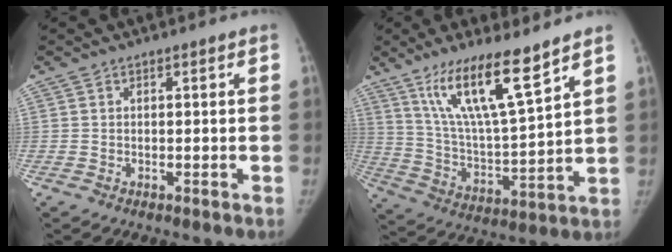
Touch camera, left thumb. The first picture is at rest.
{"total": 16.0, "force": [10.5, 2.5, 11.8], "torque": [-0.203, -0.064, 0.206]}